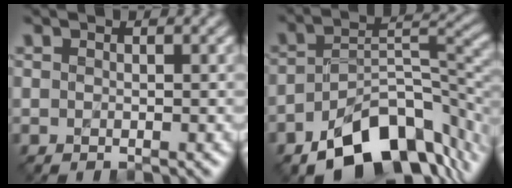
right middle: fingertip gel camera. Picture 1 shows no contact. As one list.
[{"total": 11.3, "force": [-6.8, 5.7, 7.0], "torque": [-0.095, -0.003, -0.118]}]